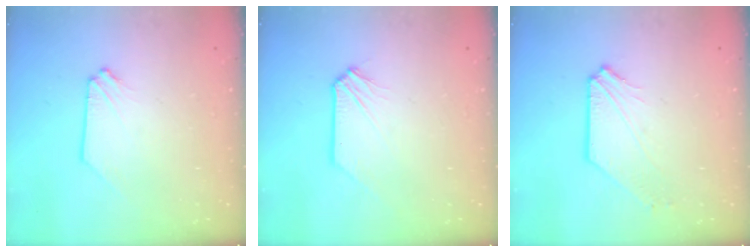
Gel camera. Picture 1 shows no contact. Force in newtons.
{"total": 0.0}
{"total": 3.2, "press": 3.1, "slide": 0.5}